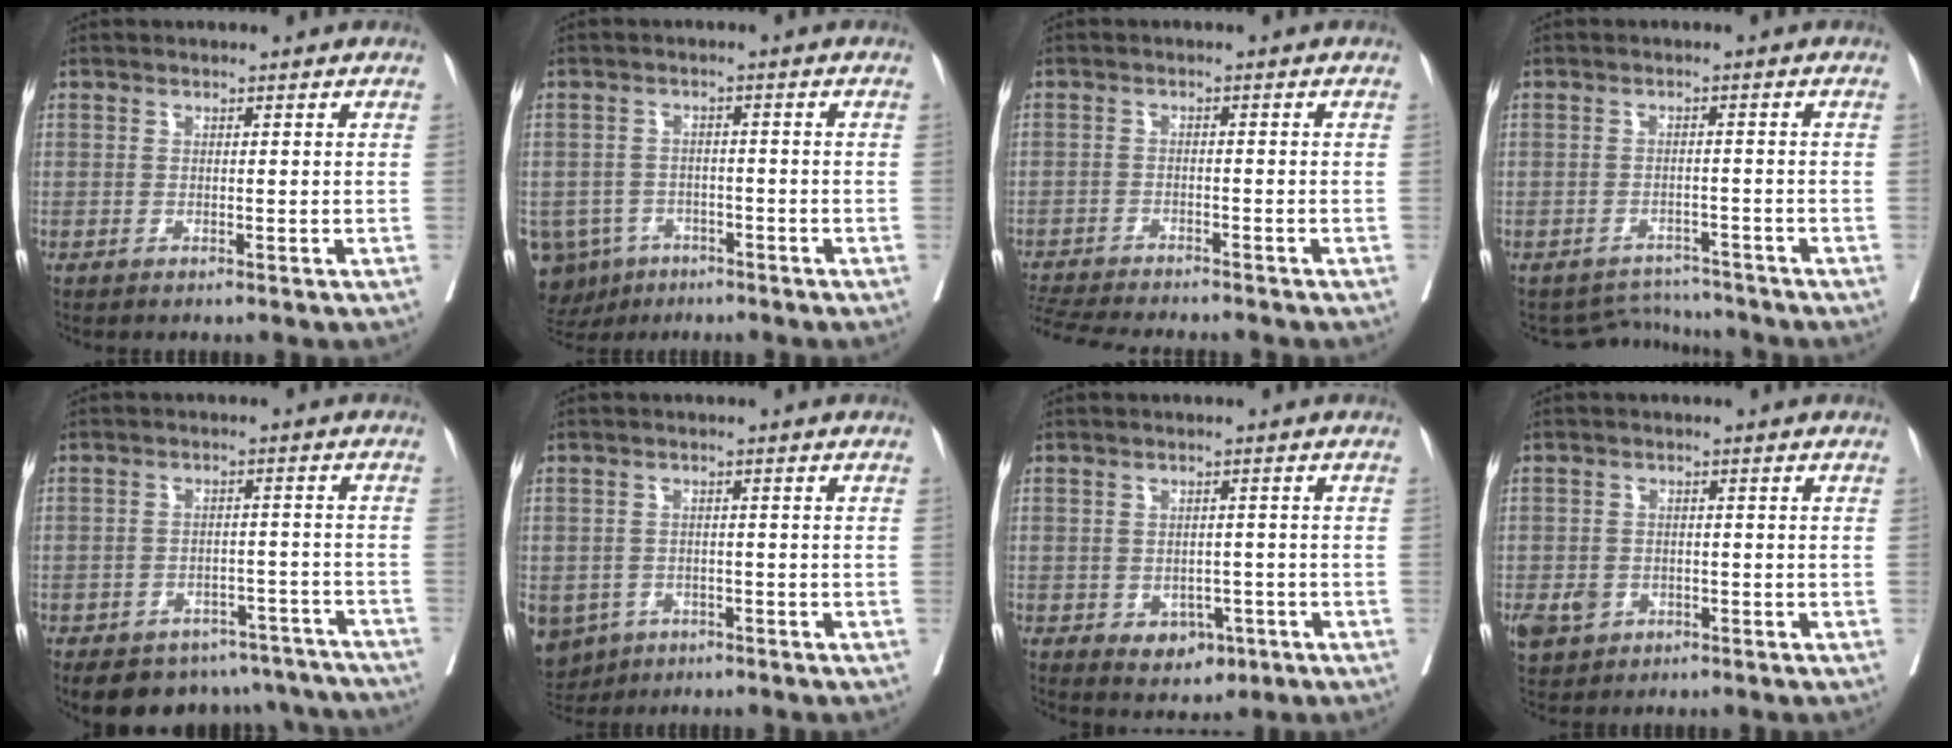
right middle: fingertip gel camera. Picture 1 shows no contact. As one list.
[{"total": 9.1, "force": [-5.2, 7.2, 2.2], "torque": [-0.058, -0.001, -0.073]}, {"total": 11.6, "force": [-10.7, 1.3, 4.4], "torque": [-0.074, -0.012, -0.160]}, {"total": 4.4, "force": [-4.0, 0.5, -1.6], "torque": [0.023, 0.013, -0.057]}, {"total": 16.2, "force": [-13.8, 7.3, 4.2], "torque": [-0.061, 0.020, -0.160]}, {"total": 9.8, "force": [-5.3, 7.7, 2.8], "torque": [-0.083, -0.005, -0.072]}, {"total": 4.3, "force": [-1.8, 3.1, 2.4], "torque": [-0.023, 0.003, -0.013]}, {"total": 5.6, "force": [-2.5, 4.7, 1.9], "torque": [-0.040, 0.001, -0.032]}]